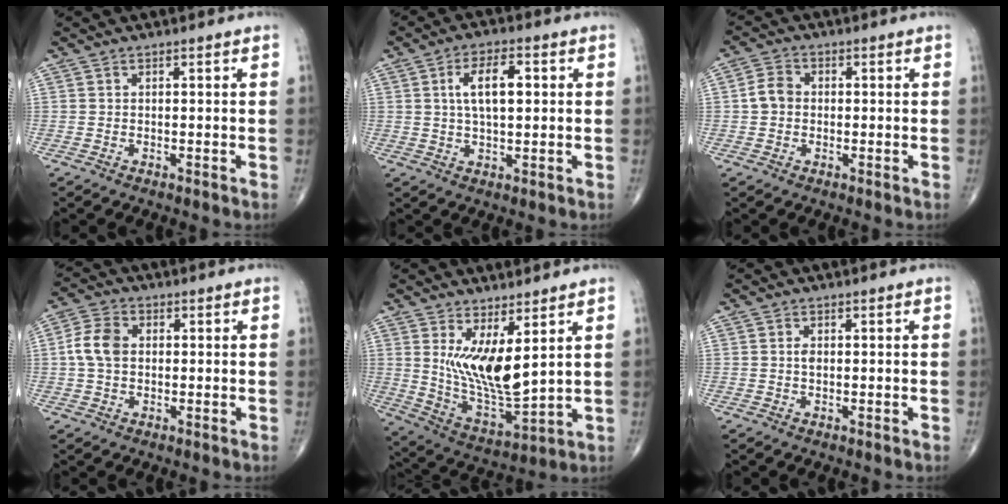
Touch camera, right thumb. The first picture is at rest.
{"total": 7.8, "force": [1.5, 3.5, 6.8], "torque": [-0.114, 0.007, 0.024]}
{"total": 3.9, "force": [-0.2, 3.2, 2.2], "torque": [-0.036, 0.011, -0.010]}
{"total": 6.2, "force": [0.4, 4.4, 4.3], "torque": [-0.089, 0.013, 0.000]}
{"total": 12.5, "force": [4.1, 4.6, 10.9], "torque": [-0.187, -0.045, 0.095]}
{"total": 1.1, "force": [0.0, 0.7, 0.9], "torque": [-0.015, 0.001, -0.001]}